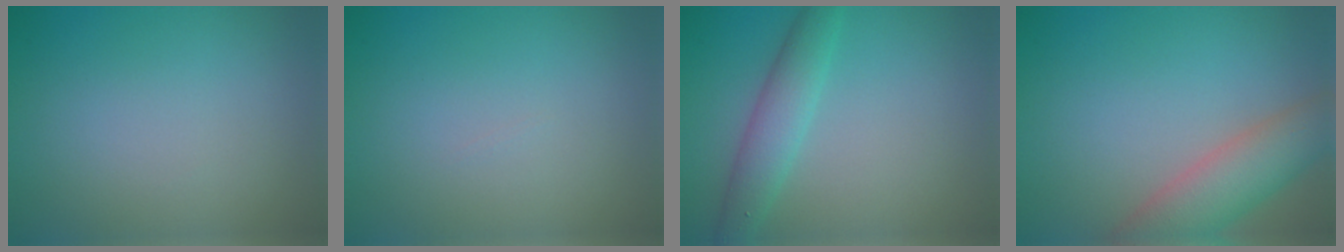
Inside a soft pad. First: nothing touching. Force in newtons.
{"total": 0.0}
{"total": 3.2, "press": 3.2, "slide": 0.0}
{"total": 6.1, "press": 6.1, "slide": 0.5}